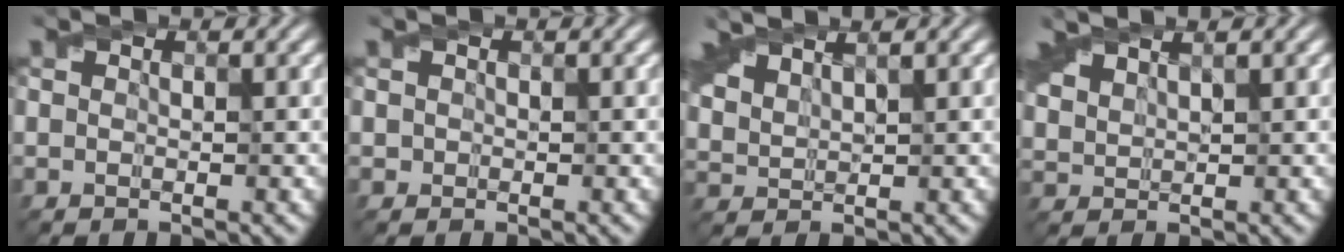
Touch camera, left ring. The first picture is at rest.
{"total": 0.6, "force": [0.1, 0.5, 0.2], "torque": [-0.001, 0.001, 0.001]}
{"total": 2.8, "force": [2.4, 0.7, 1.2], "torque": [-0.043, 0.011, 0.062]}
{"total": 2.2, "force": [2.0, 0.4, 0.8], "torque": [-0.030, 0.011, 0.054]}